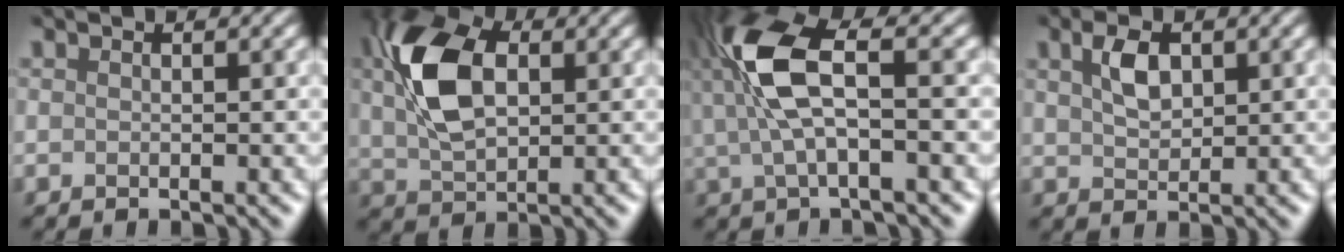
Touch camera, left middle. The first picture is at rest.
{"total": 7.0, "force": [2.0, 4.1, 5.4], "torque": [-0.136, 0.015, 0.041]}
{"total": 6.3, "force": [0.9, 1.9, 5.9], "torque": [-0.155, 0.023, 0.019]}
{"total": 1.4, "force": [1.1, 0.4, 0.8], "torque": [-0.036, 0.005, 0.034]}